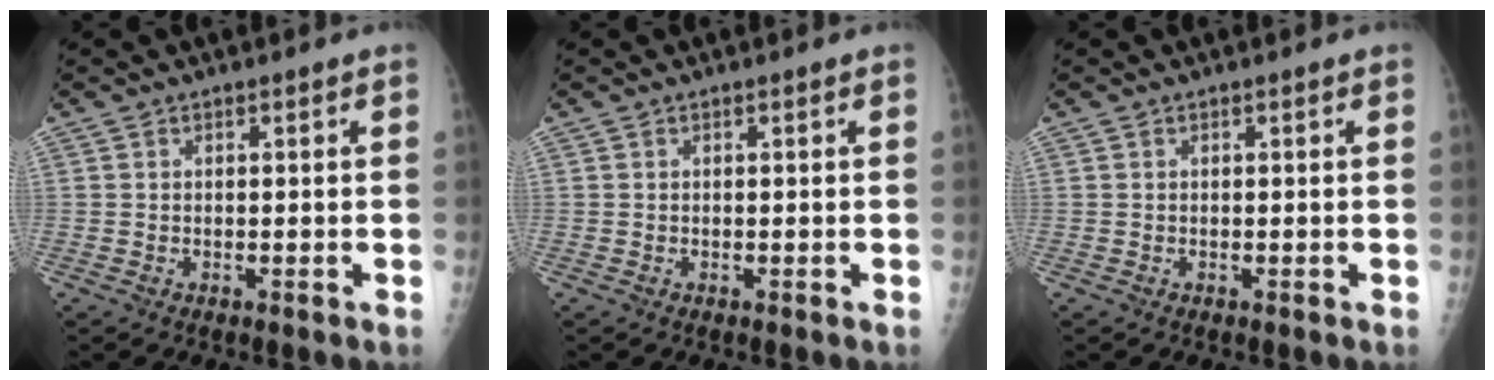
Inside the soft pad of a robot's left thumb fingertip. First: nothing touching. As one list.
[{"total": 0.0}, {"total": 0.0}]